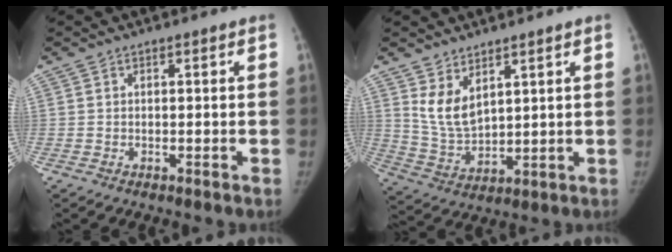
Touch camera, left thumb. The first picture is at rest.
{"total": 7.3, "force": [4.1, 3.6, 4.9], "torque": [-0.075, -0.031, 0.095]}